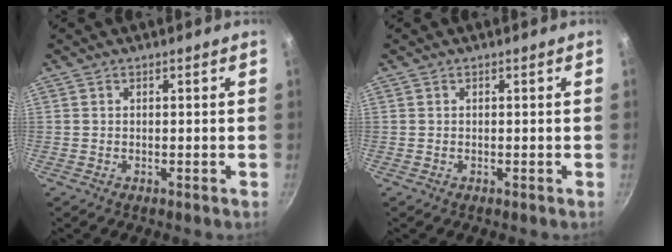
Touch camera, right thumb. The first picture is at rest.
{"total": 0.0}